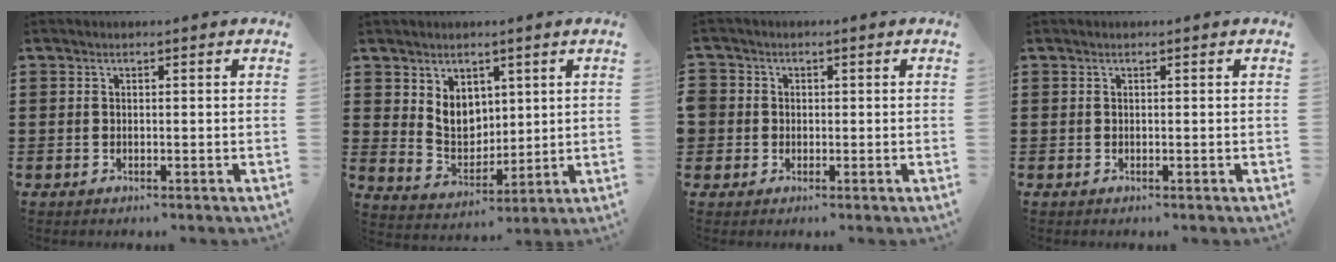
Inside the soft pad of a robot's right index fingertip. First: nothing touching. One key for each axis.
{"total": 5.8, "fx": 2.4, "fy": 4.6, "fz": 2.6, "tx": -0.052, "ty": 0.003, "tz": 0.045}
{"total": 1.9, "fx": -0.2, "fy": 1.9, "fz": 0.1, "tx": -0.011, "ty": 0.008, "tz": -0.008}
{"total": 0.0}